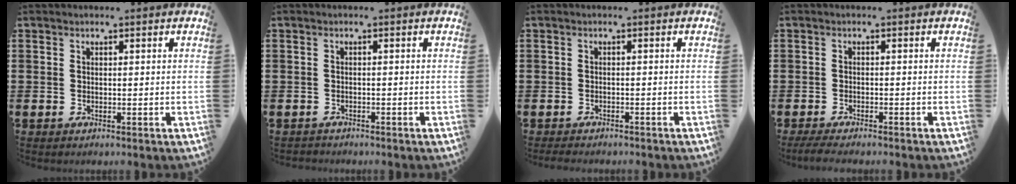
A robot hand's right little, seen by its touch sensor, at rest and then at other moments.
{"total": 0.6, "force": [-0.6, 0.1, -0.1], "torque": [0.000, -0.001, -0.013]}
{"total": 0.9, "force": [-0.9, 0.0, 0.1], "torque": [-0.005, -0.003, -0.016]}
{"total": 1.4, "force": [-1.2, 0.1, 0.8], "torque": [-0.015, -0.002, -0.022]}